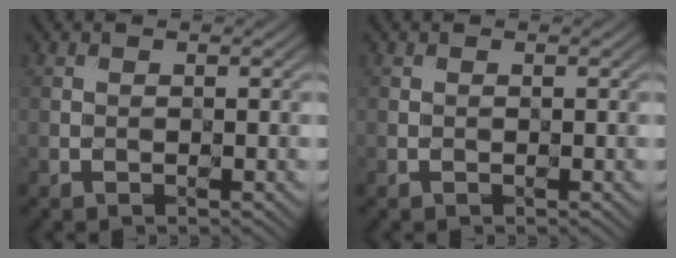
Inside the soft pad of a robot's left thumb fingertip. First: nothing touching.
{"total": 0.0}